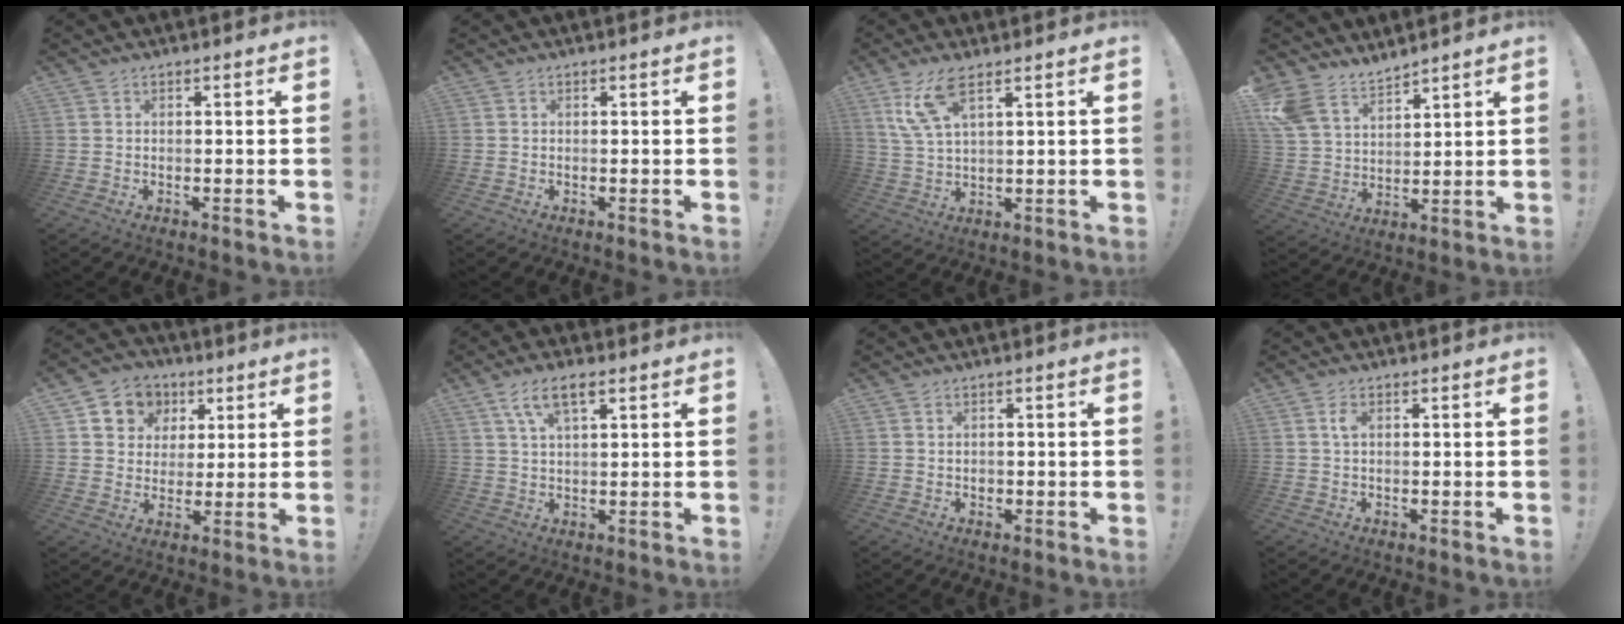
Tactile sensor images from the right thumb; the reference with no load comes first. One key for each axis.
{"total": 0.0}
{"total": 9.7, "fx": 5.4, "fy": 3.1, "fz": 7.4, "tx": -0.142, "ty": -0.013, "tz": 0.104}
{"total": 10.5, "fx": 8.9, "fy": 5.0, "fz": 2.6, "tx": -0.066, "ty": -0.060, "tz": 0.180}
{"total": 9.1, "fx": 3.3, "fy": 8.2, "fz": 2.3, "tx": -0.028, "ty": -0.020, "tz": 0.066}
{"total": 7.5, "fx": 4.0, "fy": 2.9, "fz": 5.7, "tx": -0.100, "ty": -0.002, "tz": 0.071}
{"total": 1.1, "fx": -0.1, "fy": 1.0, "fz": 0.1, "tx": -0.001, "ty": 0.001, "tz": -0.002}
{"total": 2.0, "fx": 0.5, "fy": 1.0, "fz": 1.7, "tx": -0.026, "ty": 0.003, "tz": 0.006}